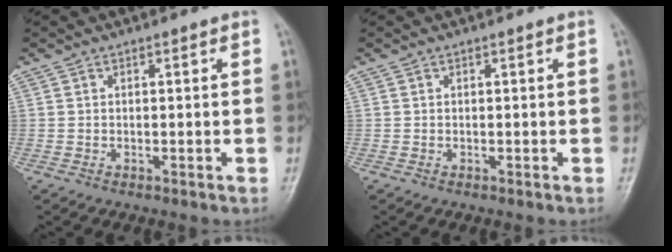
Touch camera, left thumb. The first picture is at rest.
{"total": 0.0}